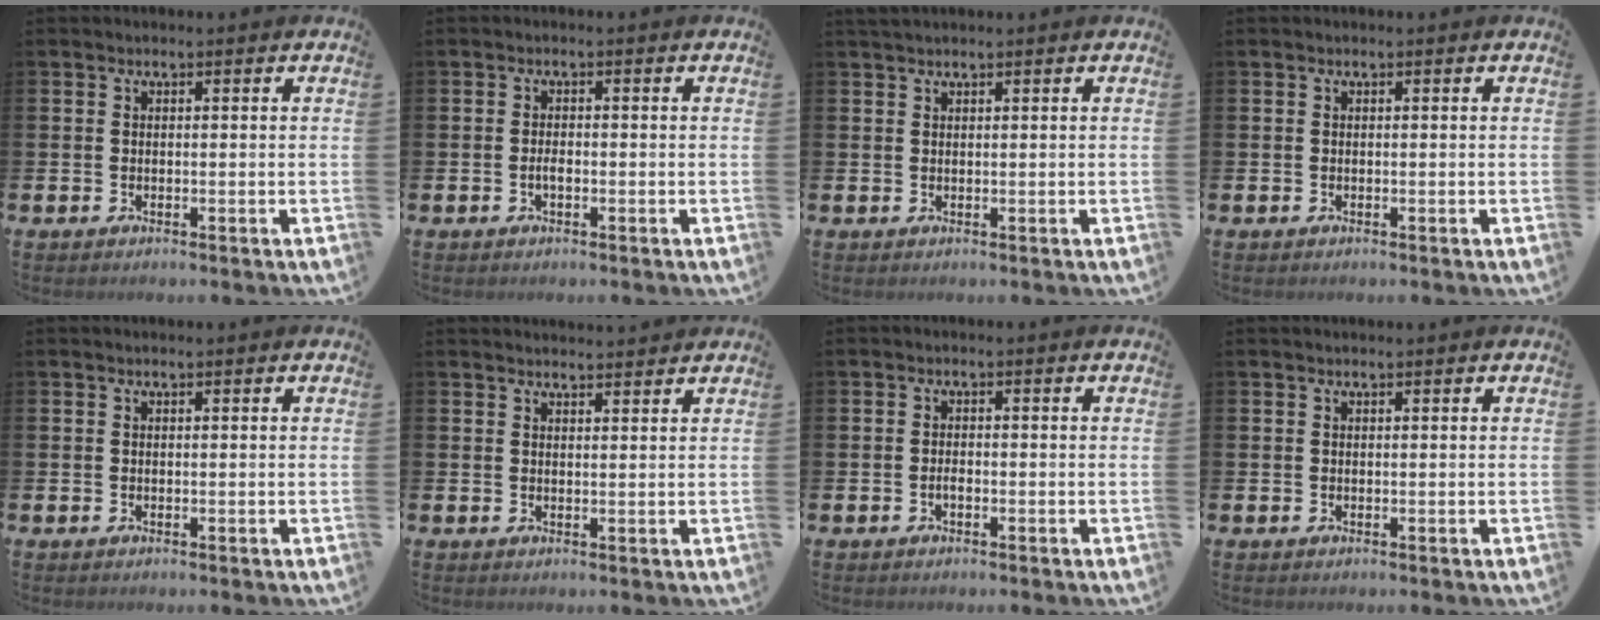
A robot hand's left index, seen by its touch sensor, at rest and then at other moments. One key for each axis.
{"total": 1.4, "fx": -0.5, "fy": 0.6, "fz": 1.1, "tx": -0.021, "ty": 0.001, "tz": -0.010}
{"total": 1.0, "fx": 0.9, "fy": 0.1, "fz": 0.4, "tx": -0.008, "ty": 0.002, "tz": 0.017}
{"total": 0.0}
{"total": 0.0}
{"total": 2.2, "fx": 2.2, "fy": 0.1, "fz": 0.0, "tx": 0.010, "ty": -0.015, "tz": 0.037}
{"total": 1.1, "fx": -0.5, "fy": 0.4, "fz": 0.8, "tx": -0.016, "ty": -0.001, "tz": -0.011}
{"total": 0.0}